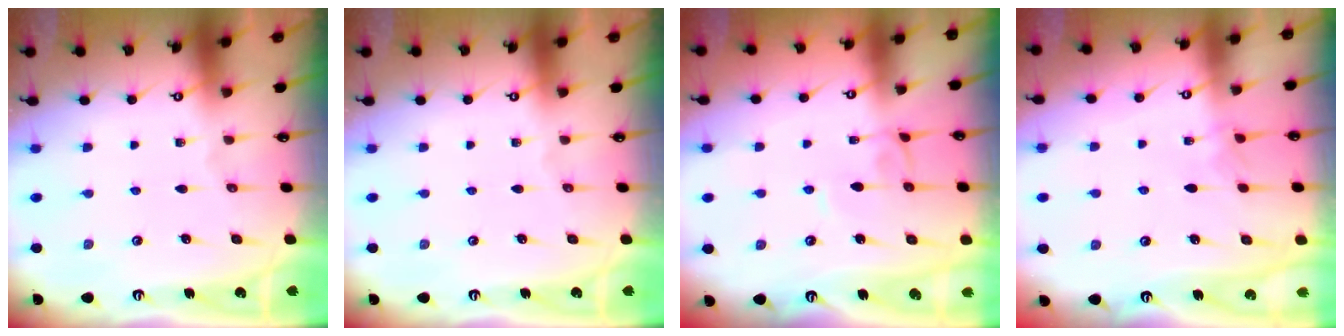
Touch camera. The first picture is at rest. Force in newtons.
{"total": 0.0}
{"total": 2.0, "press": 2.0, "slide": 0.2}
{"total": 1.1, "press": 1.0, "slide": 0.4}